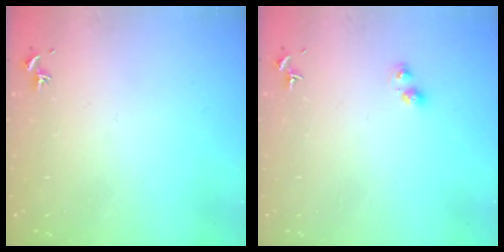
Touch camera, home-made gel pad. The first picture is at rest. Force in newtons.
{"total": 4.4, "press": 4.4, "slide": 0.3}